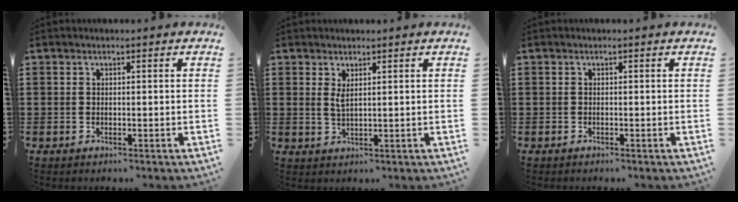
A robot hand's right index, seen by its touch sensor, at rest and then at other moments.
{"total": 2.0, "force": [1.1, 0.6, 1.6], "torque": [-0.034, 0.002, 0.020]}
{"total": 0.0}